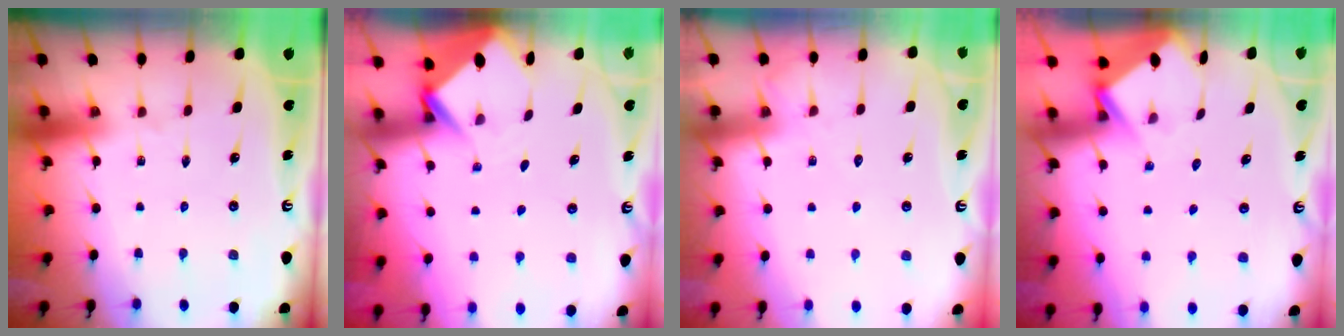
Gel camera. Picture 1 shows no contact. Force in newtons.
{"total": 3.8, "press": 3.8, "slide": 0.2}
{"total": 5.1, "press": 5.1, "slide": 0.7}
{"total": 3.8, "press": 3.8, "slide": 0.1}